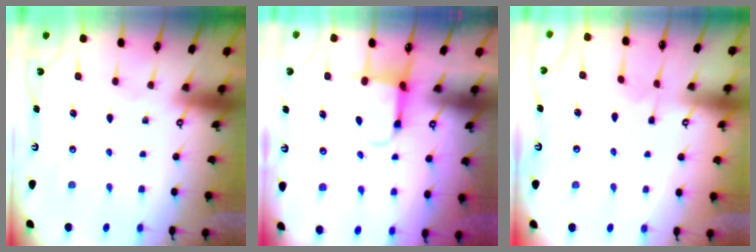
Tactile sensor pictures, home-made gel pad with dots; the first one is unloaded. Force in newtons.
{"total": 3.9, "press": 3.7, "slide": 1.2}
{"total": 5.0, "press": 5.0, "slide": 0.5}